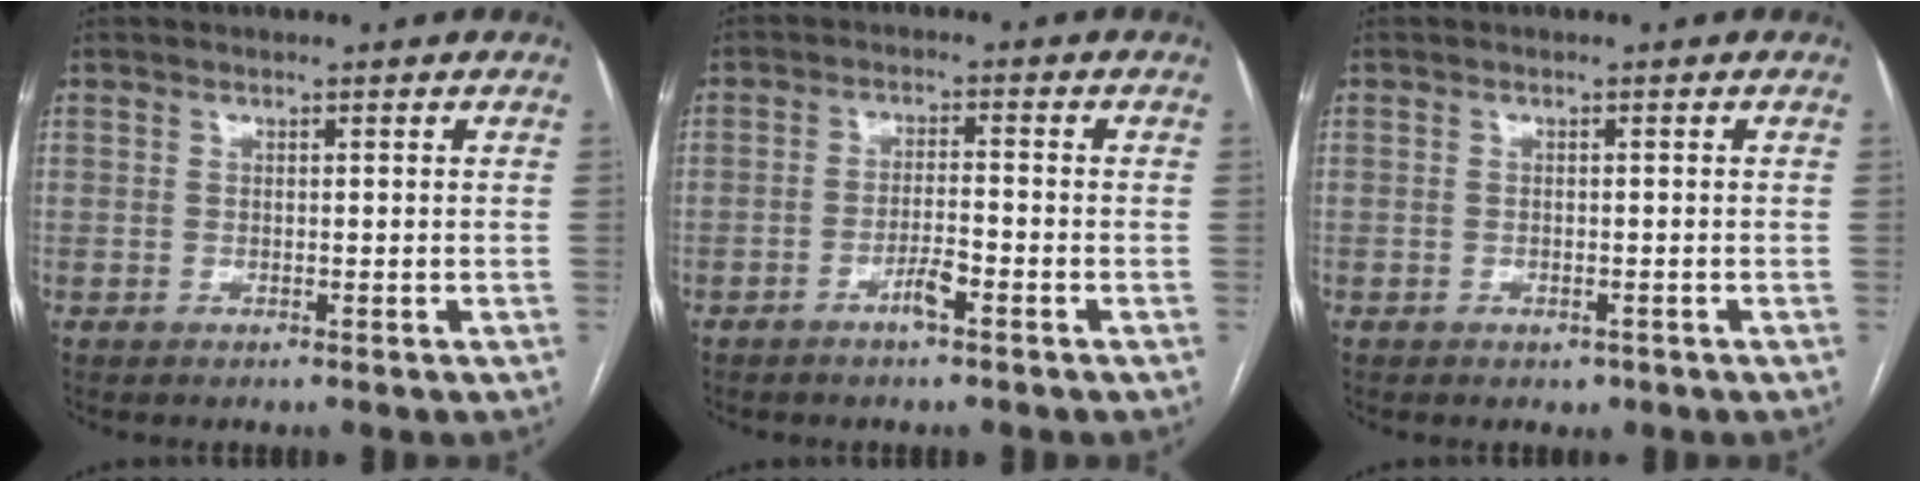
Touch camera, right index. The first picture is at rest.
{"total": 3.5, "force": [-2.2, 0.3, 2.7], "torque": [-0.048, -0.001, -0.040]}
{"total": 1.3, "force": [-0.8, 0.9, 0.6], "torque": [-0.010, 0.001, -0.004]}